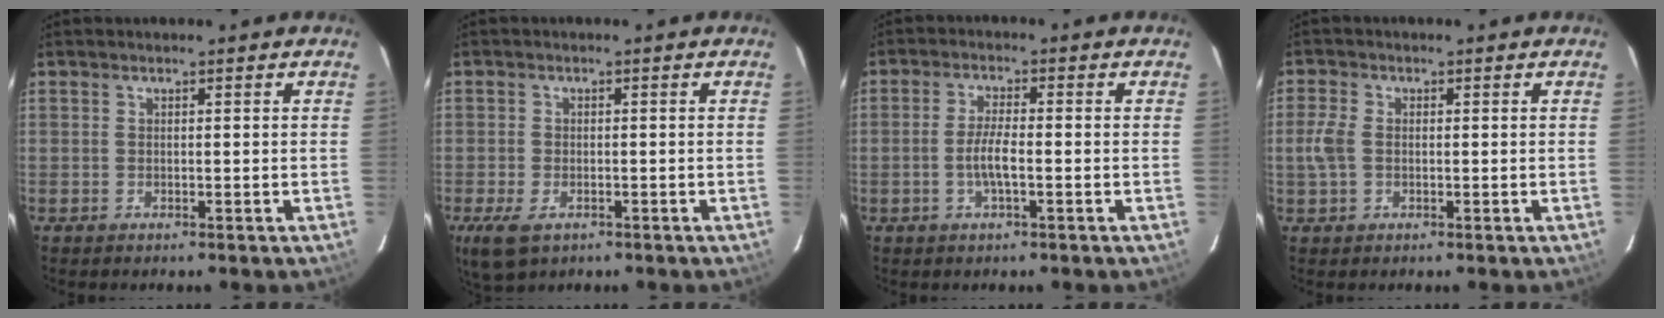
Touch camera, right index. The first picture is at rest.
{"total": 6.0, "force": [-3.1, 3.4, 3.8], "torque": [-0.089, -0.019, -0.056]}
{"total": 4.4, "force": [-1.3, 0.8, 4.1], "torque": [-0.081, 0.000, -0.025]}
{"total": 3.6, "force": [-0.4, 2.5, 2.6], "torque": [-0.065, 0.004, -0.008]}